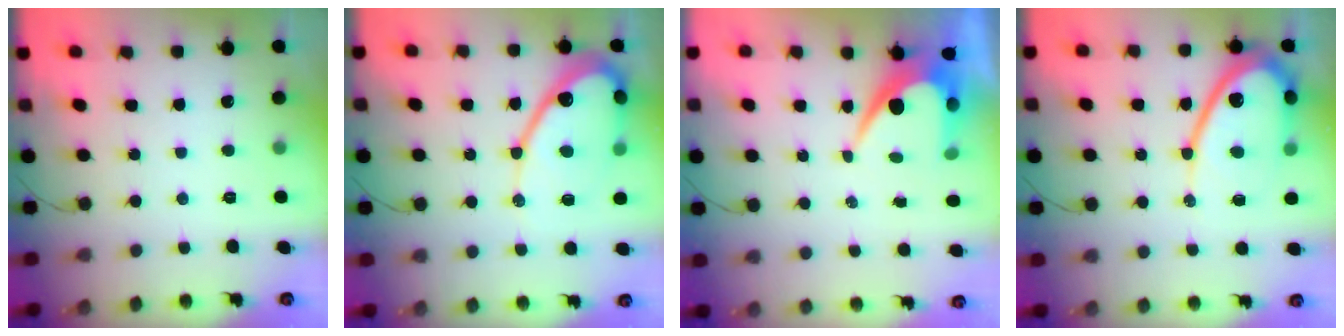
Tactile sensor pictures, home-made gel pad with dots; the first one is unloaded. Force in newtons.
{"total": 15.7, "press": 15.6, "slide": 1.3}
{"total": 8.7, "press": 8.7, "slide": 0.5}
{"total": 13.8, "press": 13.8, "slide": 1.3}